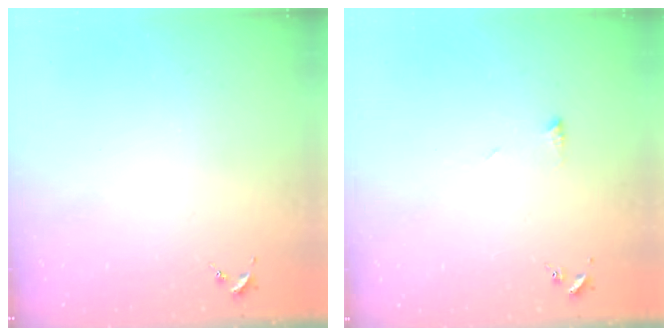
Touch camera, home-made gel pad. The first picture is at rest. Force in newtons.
{"total": 4.6, "press": 4.6, "slide": 0.7}